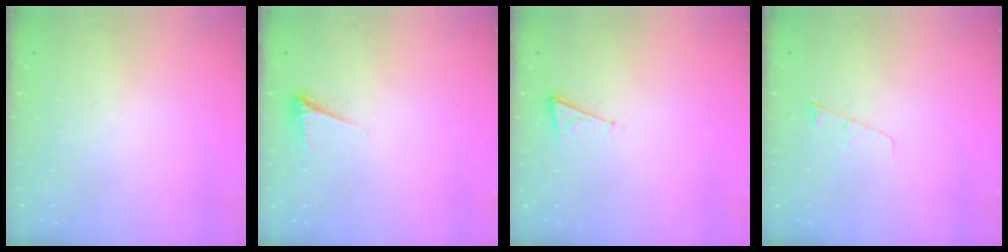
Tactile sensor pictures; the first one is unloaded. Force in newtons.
{"total": 3.9, "press": 3.9, "slide": 0.6}
{"total": 4.3, "press": 4.2, "slide": 0.5}
{"total": 3.8, "press": 3.8, "slide": 0.3}